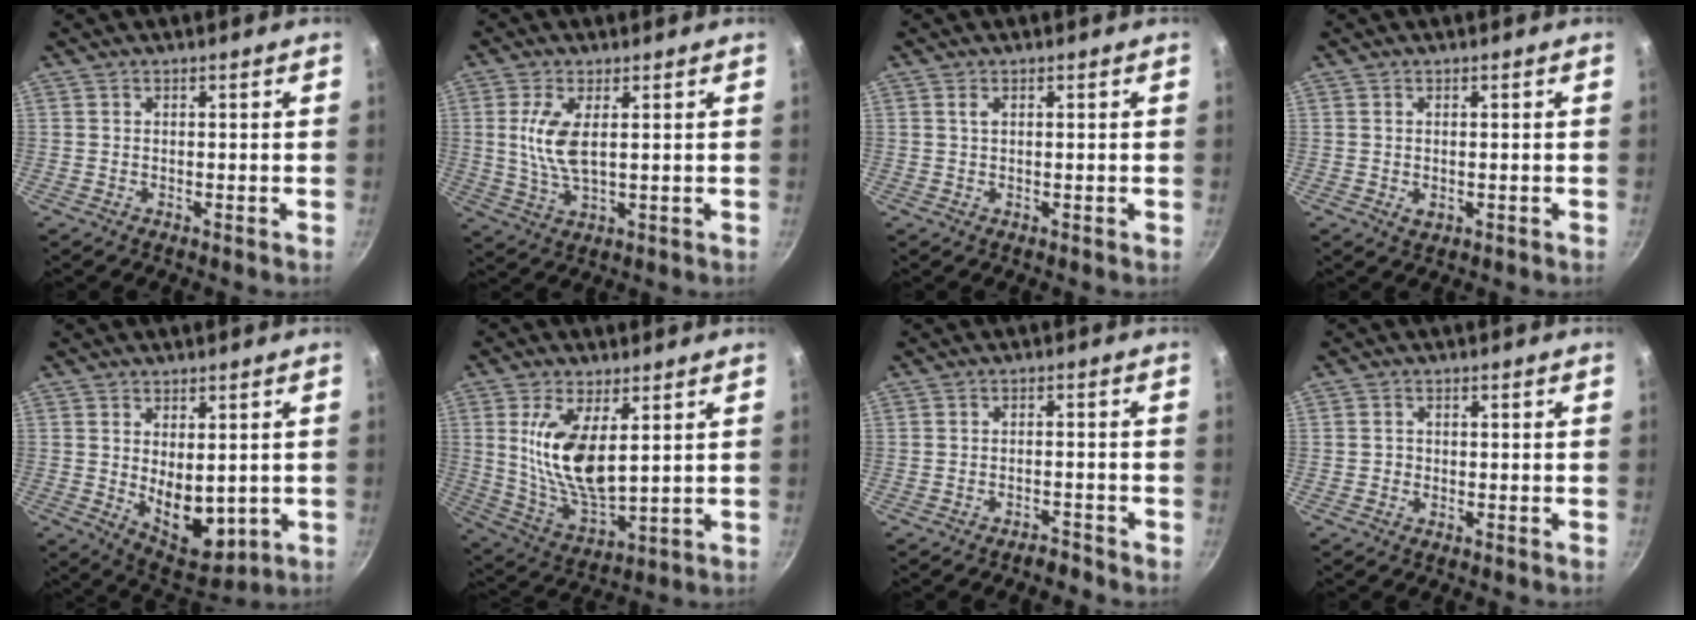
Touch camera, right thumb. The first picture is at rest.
{"total": 7.4, "force": [1.3, 3.0, 6.6], "torque": [-0.136, -0.006, 0.029]}
{"total": 1.0, "force": [0.3, 0.3, 0.9], "torque": [-0.016, 0.001, 0.005]}
{"total": 1.4, "force": [-0.1, 0.8, 1.1], "torque": [-0.019, -0.004, 0.003]}
{"total": 10.0, "force": [0.3, 5.9, 8.1], "torque": [-0.098, -0.026, 0.030]}
{"total": 13.7, "force": [3.4, 5.9, 11.8], "torque": [-0.223, -0.033, 0.075]}
{"total": 2.4, "force": [-2.2, 0.6, 0.8], "torque": [-0.009, 0.024, -0.027]}
{"total": 1.1, "force": [-0.3, 1.0, 0.3], "torque": [-0.003, 0.002, -0.007]}